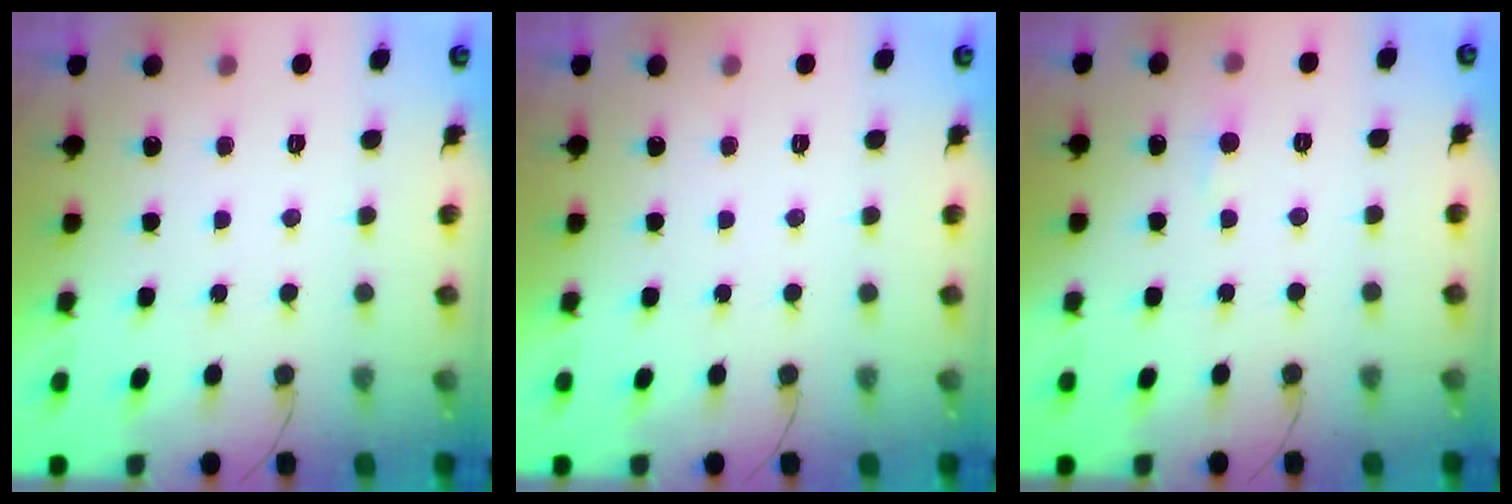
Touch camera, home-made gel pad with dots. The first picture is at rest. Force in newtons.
{"total": 0.0}
{"total": 3.1, "press": 3.0, "slide": 0.4}